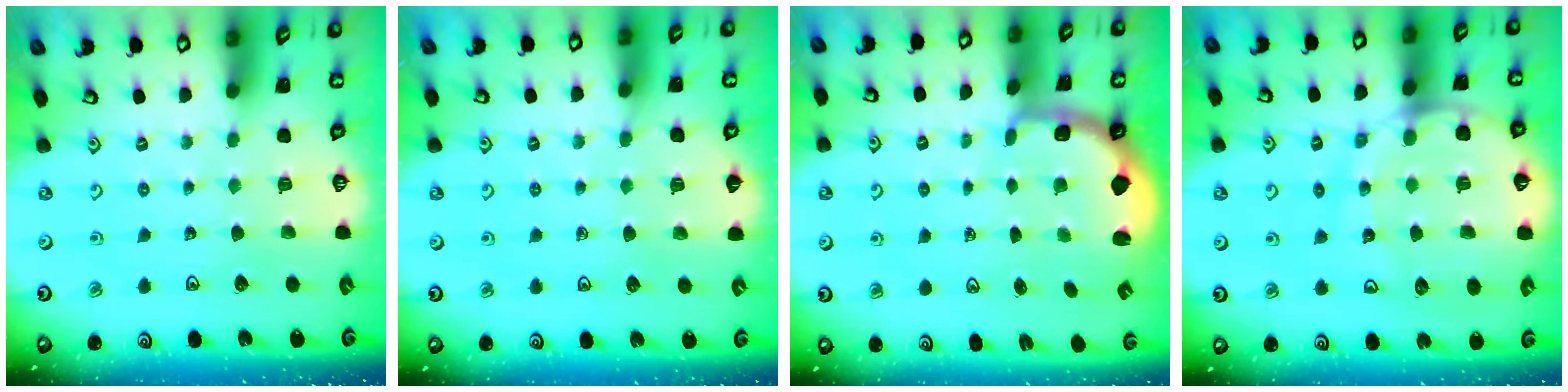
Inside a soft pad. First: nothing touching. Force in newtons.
{"total": 3.7, "press": 3.5, "slide": 1.1}
{"total": 2.3, "press": 1.2, "slide": 1.9}
{"total": 16.0, "press": 15.9, "slide": 1.9}